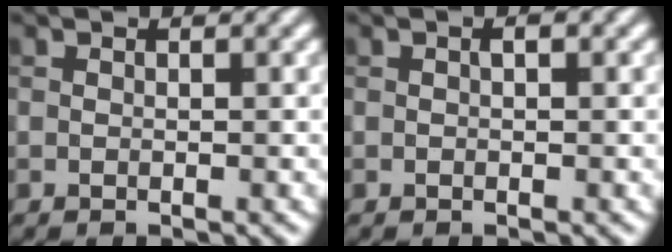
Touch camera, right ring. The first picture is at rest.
{"total": 0.6, "force": [0.1, 0.2, 0.5], "torque": [-0.008, 0.001, 0.002]}